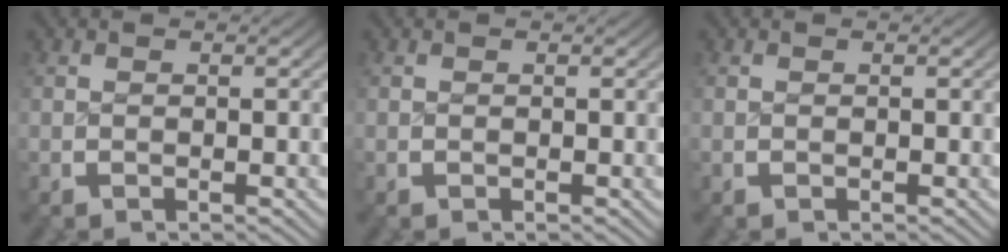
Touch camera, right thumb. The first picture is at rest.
{"total": 0.0}
{"total": 0.0}